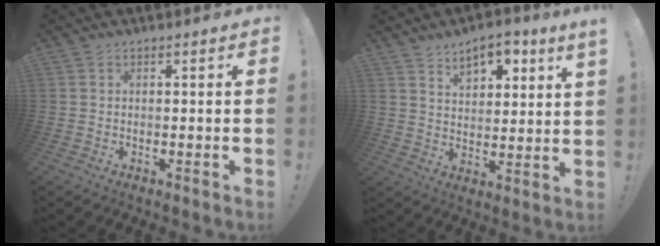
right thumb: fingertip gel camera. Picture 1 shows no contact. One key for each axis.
{"total": 8.0, "fx": 5.6, "fy": 2.9, "fz": 4.9, "tx": -0.067, "ty": -0.026, "tz": 0.097}